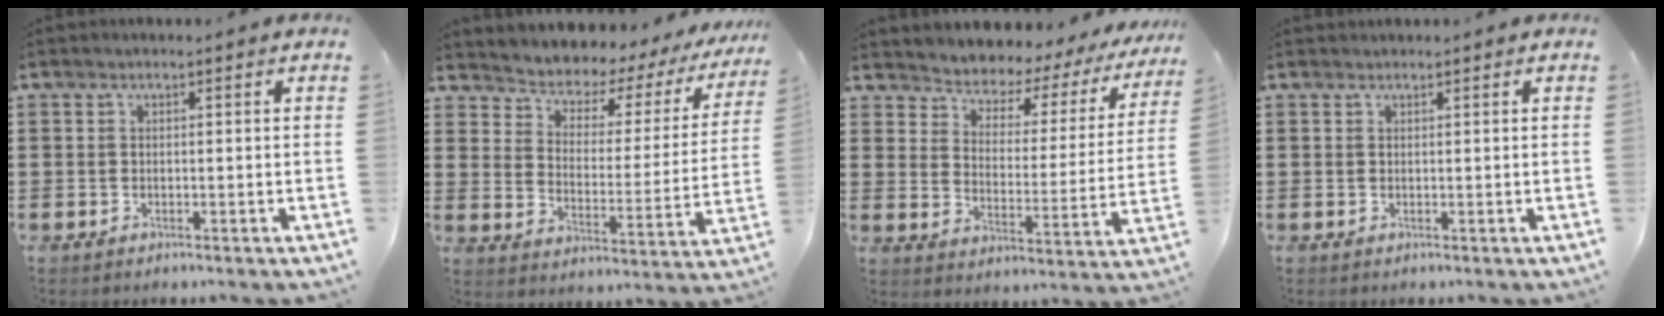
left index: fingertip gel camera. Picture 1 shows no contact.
{"total": 3.1, "force": [2.9, 1.2, 0.3], "torque": [-0.033, -0.036, 0.037]}
{"total": 3.1, "force": [2.9, 1.0, 0.1], "torque": [-0.029, -0.035, 0.039]}
{"total": 0.5, "force": [0.5, 0.1, 0.1], "torque": [-0.003, 0.000, 0.011]}